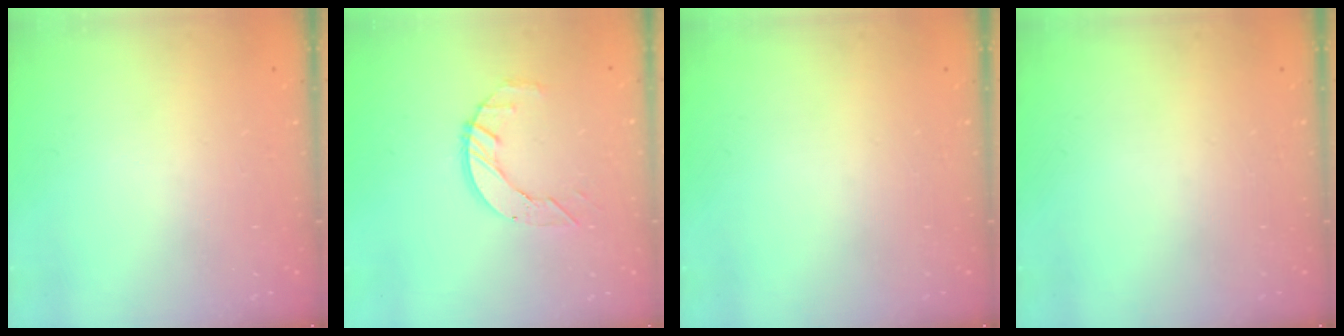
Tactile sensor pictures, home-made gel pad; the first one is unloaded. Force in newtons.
{"total": 7.3, "press": 7.2, "slide": 0.7}
{"total": 0.0}
{"total": 0.0}